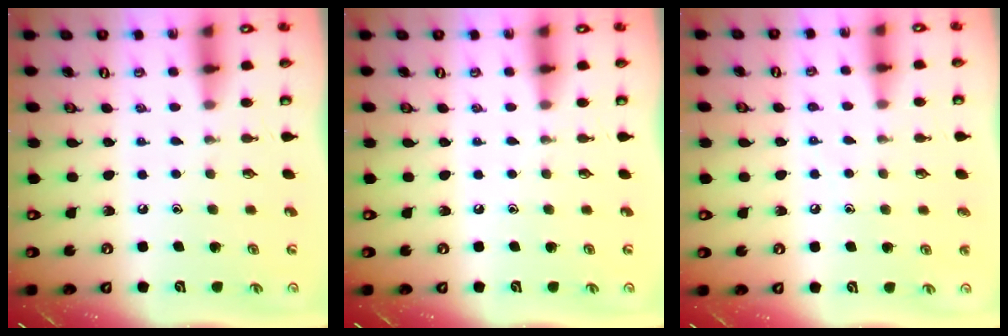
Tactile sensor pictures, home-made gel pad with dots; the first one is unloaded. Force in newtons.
{"total": 0.0}
{"total": 4.6, "press": 4.5, "slide": 0.5}